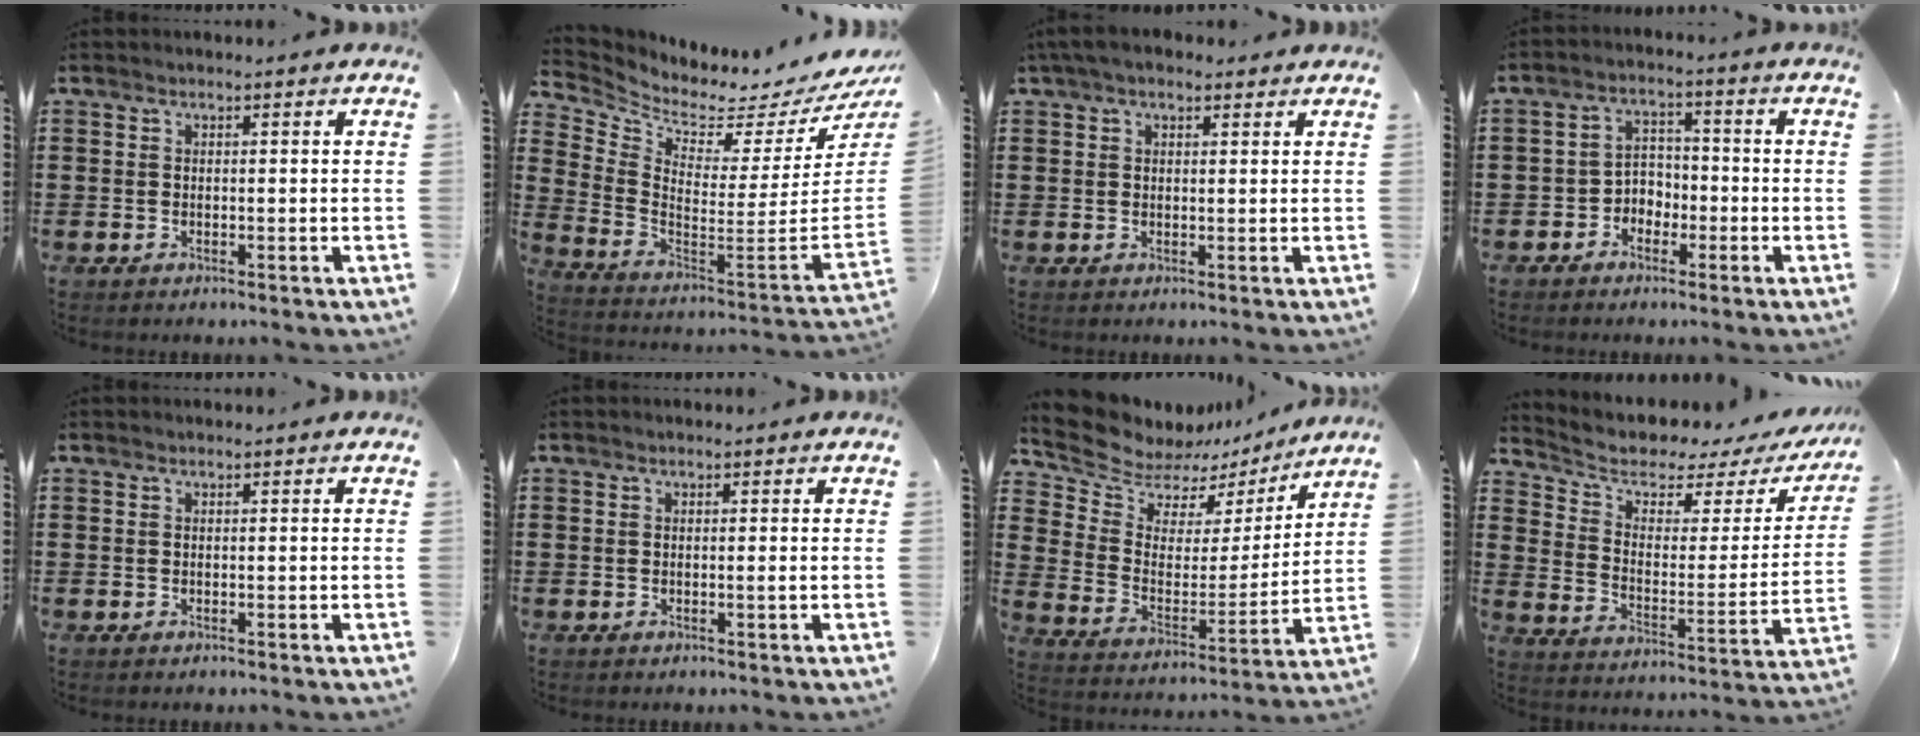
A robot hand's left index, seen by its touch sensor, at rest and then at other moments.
{"total": 1.7, "force": [1.0, 0.9, 1.0], "torque": [-0.028, -0.050, 0.004]}
{"total": 3.2, "force": [2.3, 1.2, 1.9], "torque": [-0.042, 0.006, 0.042]}
{"total": 3.4, "force": [-2.3, 2.3, 0.9], "torque": [-0.027, 0.010, -0.051]}
{"total": 0.0}
{"total": 0.6, "force": [0.1, -0.1, 0.6], "torque": [-0.011, -0.003, 0.002]}
{"total": 8.5, "force": [7.6, 3.7, 1.1], "torque": [-0.066, -0.052, 0.135]}
{"total": 4.3, "force": [3.0, 2.1, 2.2], "torque": [-0.066, -0.022, 0.046]}